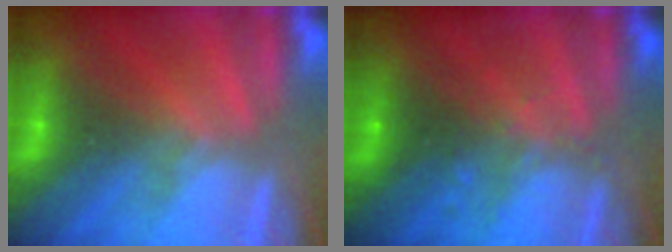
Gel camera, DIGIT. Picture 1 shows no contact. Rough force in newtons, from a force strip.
{"total": 2.7}